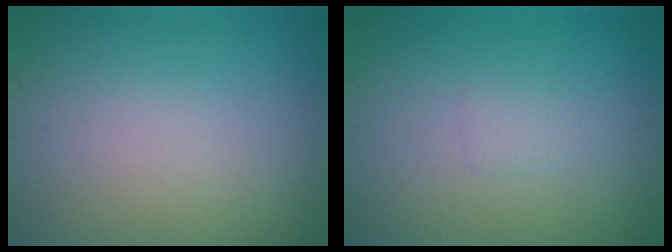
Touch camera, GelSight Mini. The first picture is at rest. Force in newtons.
{"total": 0.9, "press": 0.9, "slide": 0.1}